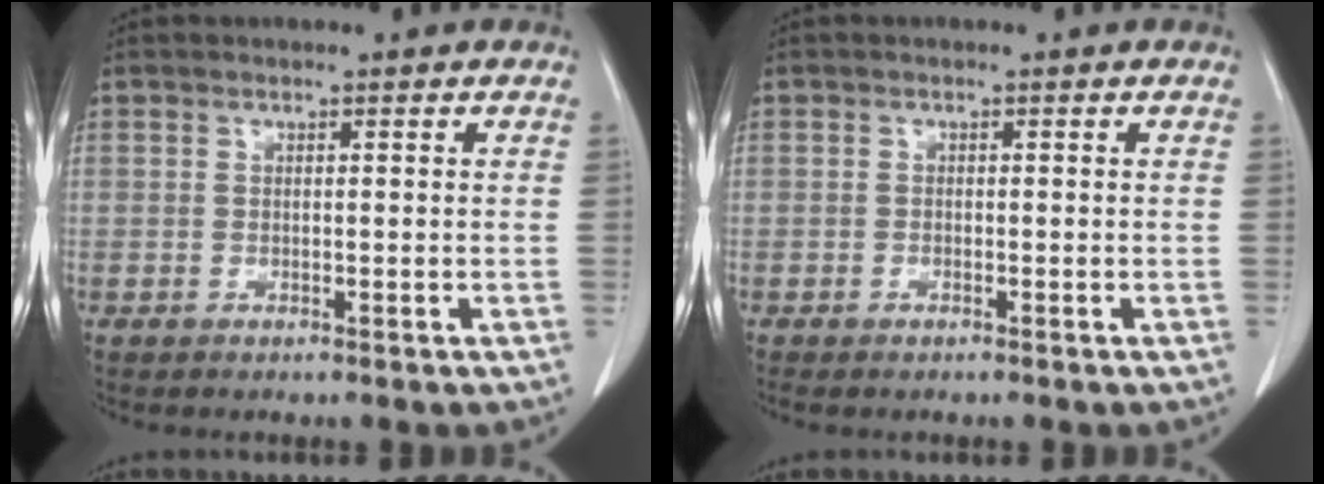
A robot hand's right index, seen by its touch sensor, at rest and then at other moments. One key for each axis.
{"total": 0.7, "fx": -0.6, "fy": 0.2, "fz": 0.3, "tx": -0.009, "ty": -0.002, "tz": -0.009}